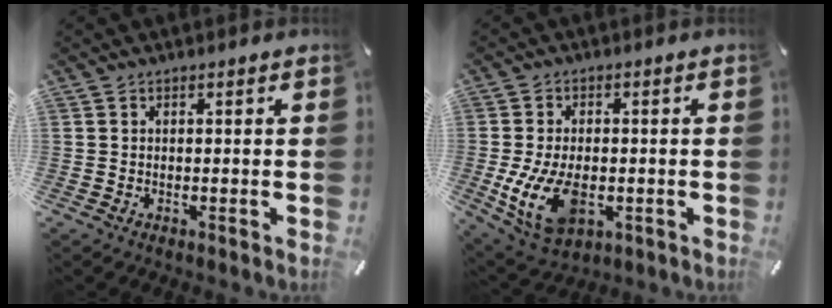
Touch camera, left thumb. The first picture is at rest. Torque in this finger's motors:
{"motor_torque": [1.03, 2.13, 0.61, -0.22, 0.45]}